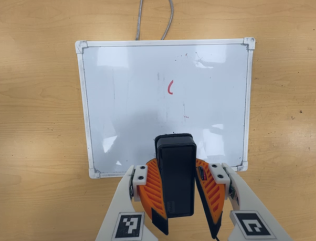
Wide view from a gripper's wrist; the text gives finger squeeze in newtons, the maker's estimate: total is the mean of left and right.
{"total": 11.0, "left": 11.2, "right": 10.8}